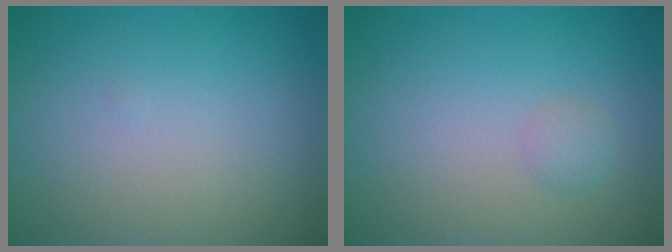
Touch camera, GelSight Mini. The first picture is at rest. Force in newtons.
{"total": 1.0, "press": 1.0, "slide": 0.0}